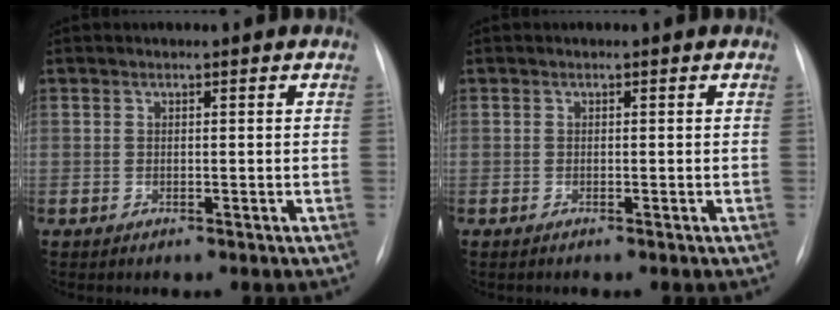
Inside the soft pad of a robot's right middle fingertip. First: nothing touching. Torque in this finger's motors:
{"motor_torque": [0.20, -0.27, 0.04, 0.01]}